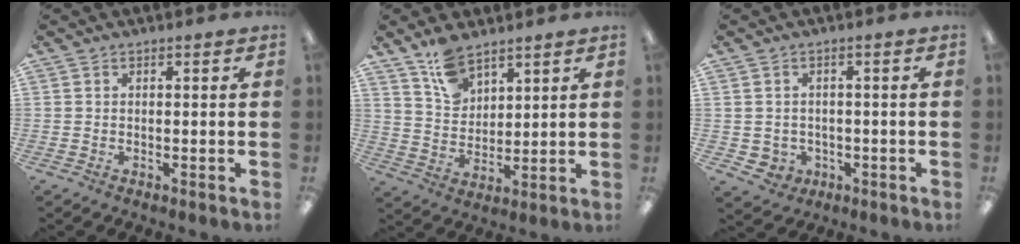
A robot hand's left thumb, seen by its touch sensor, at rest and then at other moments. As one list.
[{"total": 9.7, "force": [7.2, 5.2, 3.9], "torque": [-0.077, -0.031, 0.135]}, {"total": 2.8, "force": [-0.2, 2.7, 0.5], "torque": [-0.014, 0.005, -0.003]}]